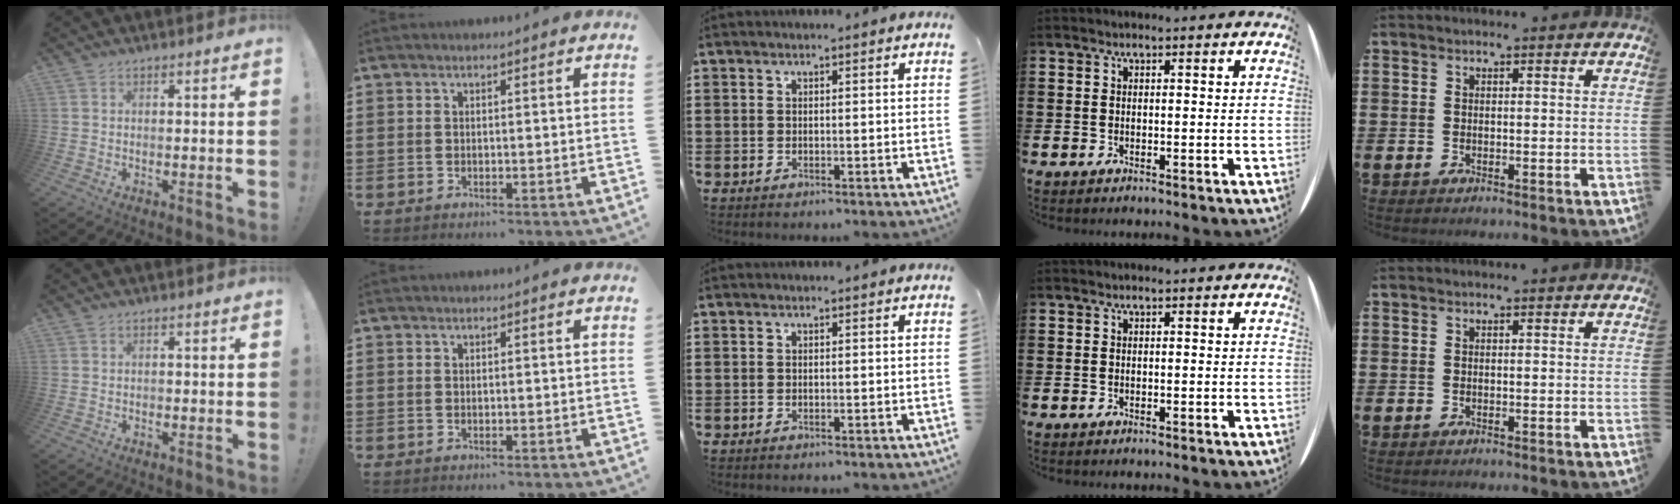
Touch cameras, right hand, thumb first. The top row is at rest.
{"thumb": {"total": 0.5, "force": [-0.4, 0.3, 0.1], "torque": [-0.009, 0.005, -0.006]}}